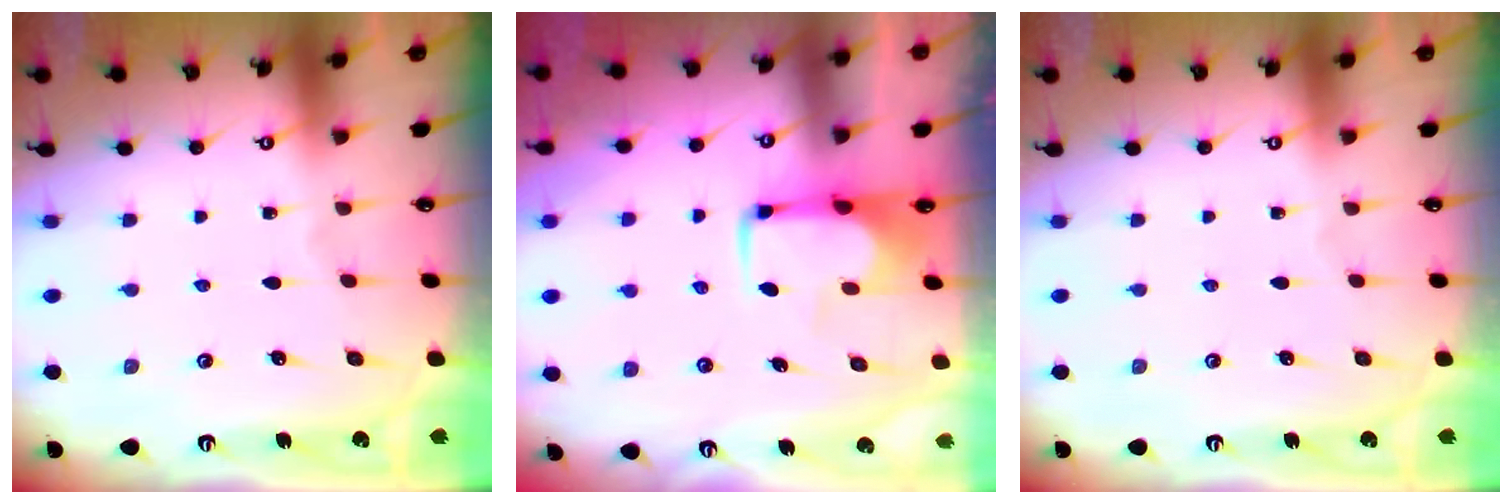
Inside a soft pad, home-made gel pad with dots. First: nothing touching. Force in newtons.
{"total": 1.7, "press": 1.6, "slide": 0.4}
{"total": 0.0}